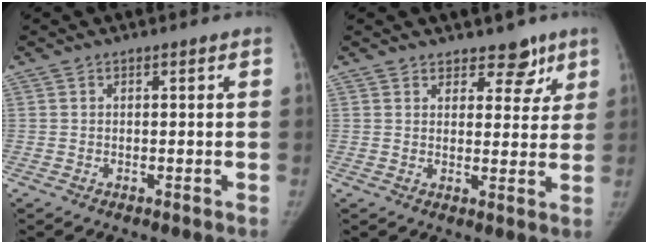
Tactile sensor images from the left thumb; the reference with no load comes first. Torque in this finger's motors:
{"motor_torque": [-0.27, -0.14, 0.13, 0.02, -0.01]}